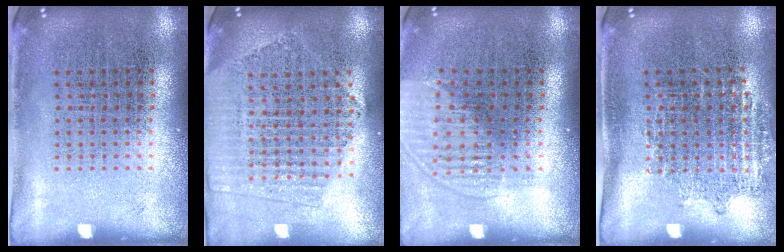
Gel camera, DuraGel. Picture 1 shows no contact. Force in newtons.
{"total": 2.1, "press": 1.9, "slide": 0.9}
{"total": 1.4, "press": 1.3, "slide": 0.7}
{"total": 1.0, "press": 0.9, "slide": 0.4}